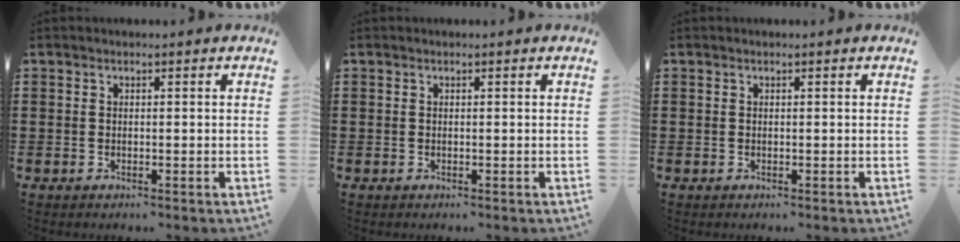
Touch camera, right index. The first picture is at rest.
{"total": 0.0}
{"total": 0.0}